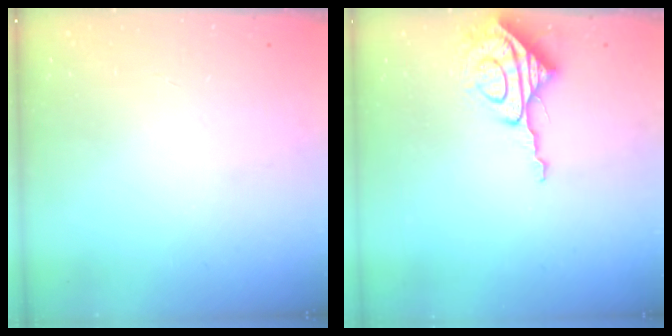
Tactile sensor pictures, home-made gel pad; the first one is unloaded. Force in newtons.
{"total": 8.6, "press": 8.6, "slide": 0.5}